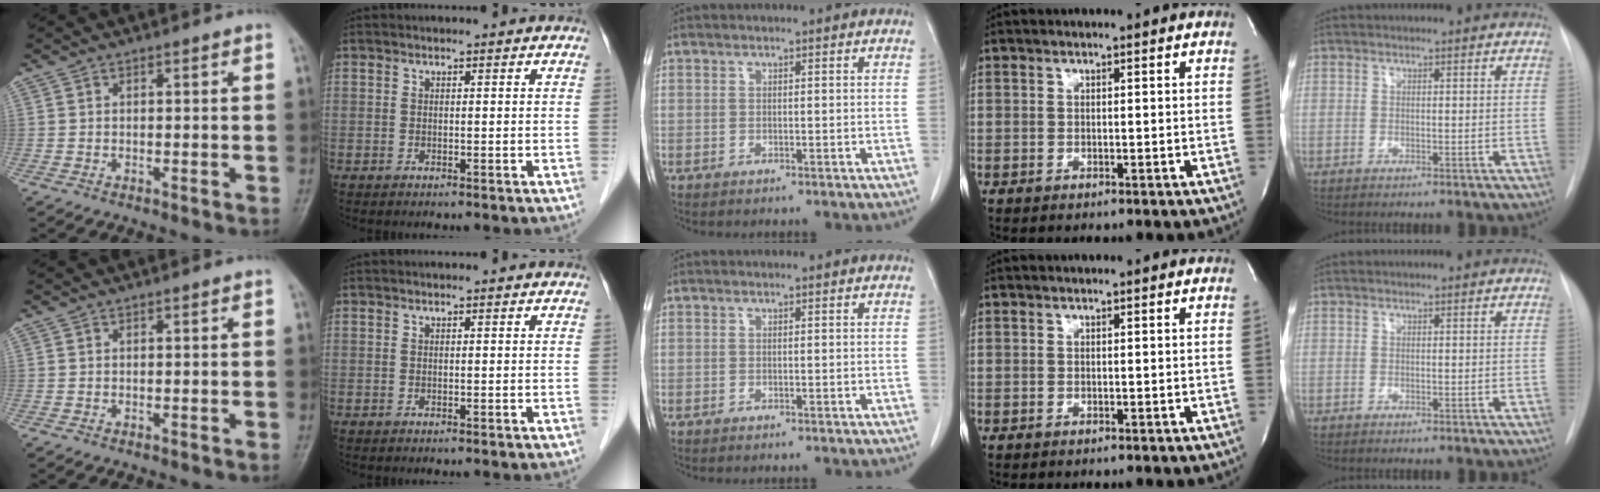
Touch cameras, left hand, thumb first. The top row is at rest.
{}